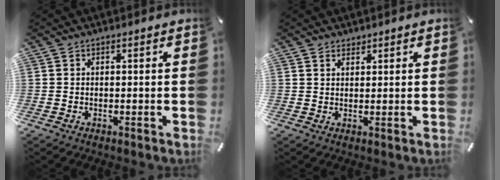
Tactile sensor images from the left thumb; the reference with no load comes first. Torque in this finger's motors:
{"motor_torque": [-0.09, -0.67, -0.01, 0.06, -0.03]}